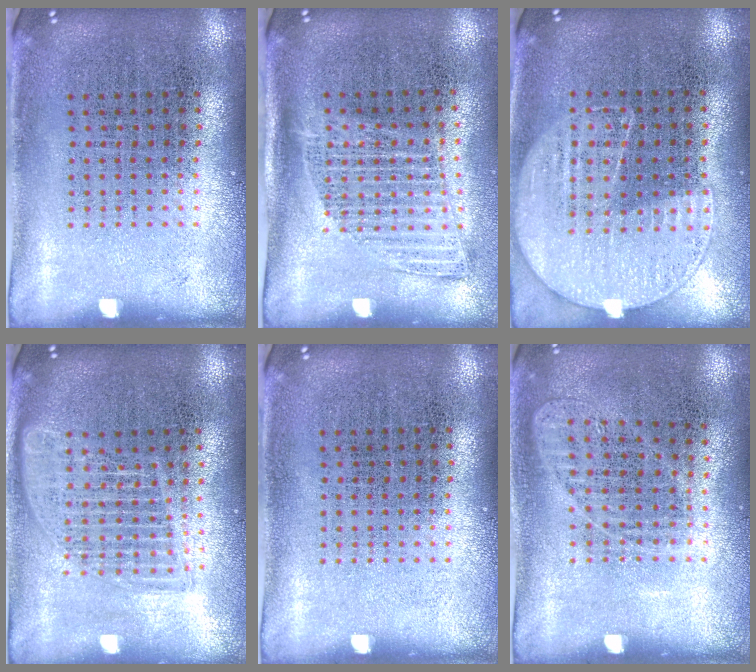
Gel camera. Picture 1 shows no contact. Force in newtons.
{"total": 1.3, "press": 1.1, "slide": 0.7}
{"total": 1.1, "press": 1.0, "slide": 0.6}
{"total": 1.6, "press": 1.4, "slide": 0.7}
{"total": 0.0}
{"total": 1.0, "press": 1.0, "slide": 0.3}